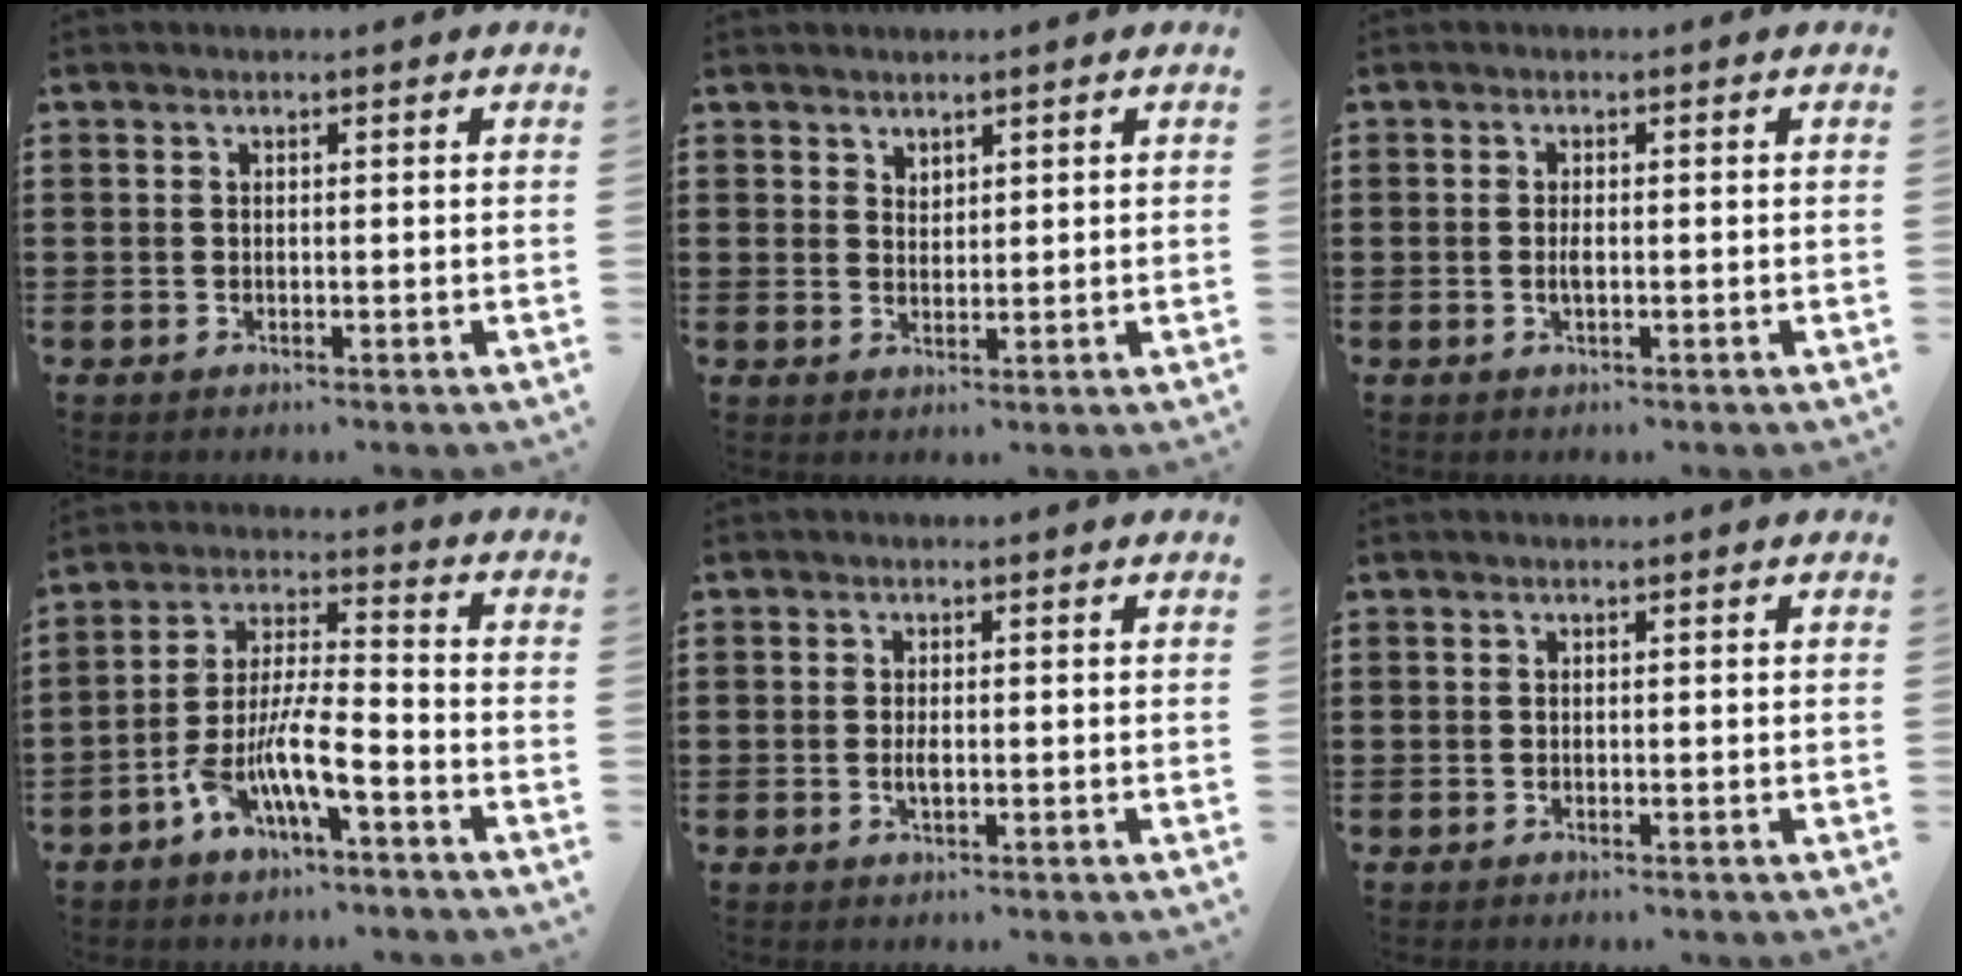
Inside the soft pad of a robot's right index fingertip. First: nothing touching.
{"total": 1.8, "force": [1.6, 0.8, -0.1], "torque": [-0.002, 0.004, 0.033]}
{"total": 1.4, "force": [-0.2, 0.4, 1.4], "torque": [-0.026, -0.002, -0.003]}
{"total": 9.3, "force": [-5.3, 2.4, 7.3], "torque": [-0.150, 0.001, -0.099]}
{"total": 1.6, "force": [-0.3, 0.6, 1.4], "torque": [-0.026, -0.002, -0.006]}
{"total": 0.0}